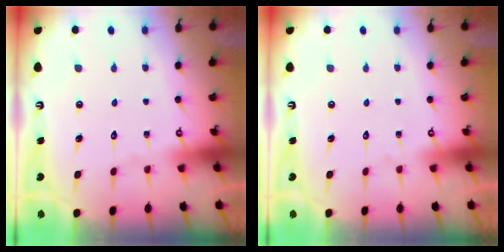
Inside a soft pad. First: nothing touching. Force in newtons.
{"total": 0.0}